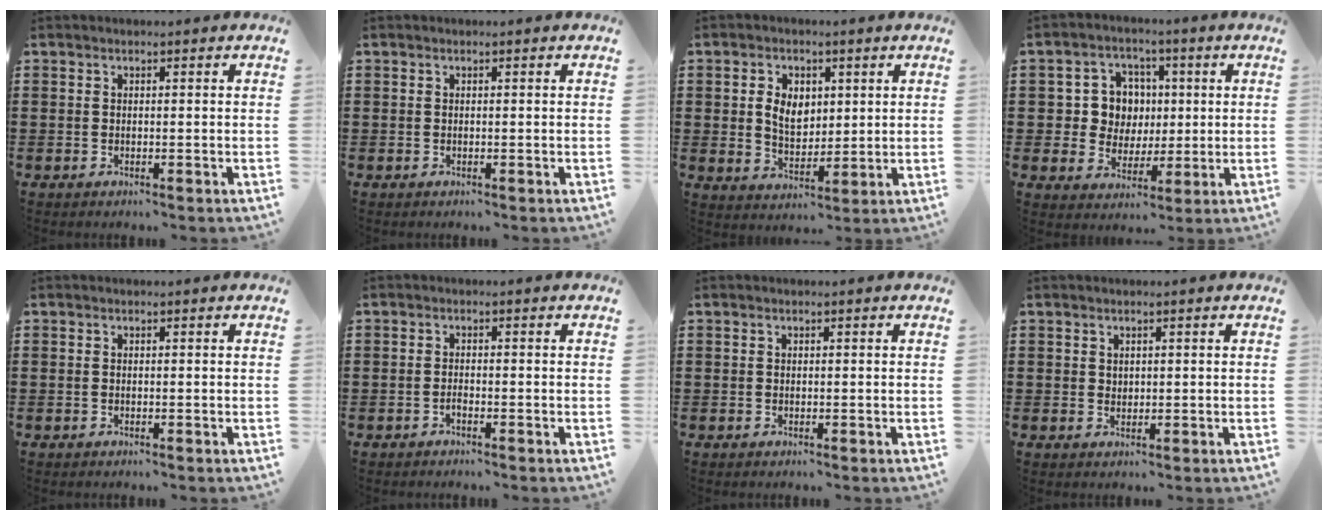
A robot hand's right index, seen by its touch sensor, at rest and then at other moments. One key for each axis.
{"total": 0.0}
{"total": 5.3, "fx": 1.1, "fy": 3.9, "fz": 3.4, "tx": -0.071, "ty": 0.009, "tz": 0.015}
{"total": 7.1, "fx": 0.9, "fy": 6.6, "fz": 2.6, "tx": -0.072, "ty": 0.017, "tz": 0.015}
{"total": 0.0}
{"total": 0.7, "fx": -0.6, "fy": 0.1, "fz": 0.4, "tx": -0.009, "ty": -0.003, "tz": -0.011}
{"total": 0.0}
{"total": 1.1, "fx": 0.8, "fy": 0.6, "fz": 0.2, "tx": -0.006, "ty": 0.001, "tz": 0.017}